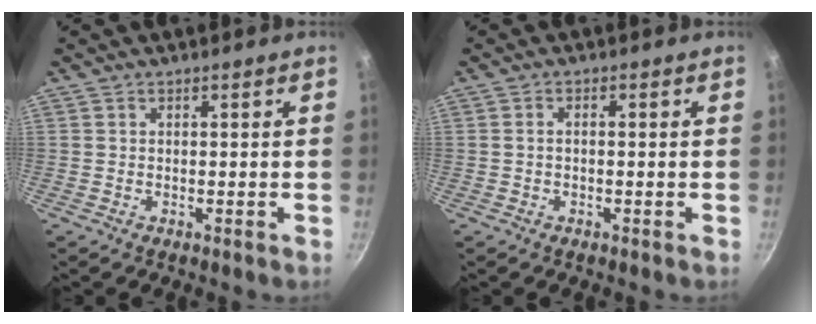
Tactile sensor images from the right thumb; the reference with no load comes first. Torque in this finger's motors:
{"motor_torque": [-0.09, -0.82, -0.22, 0.07, -0.03]}